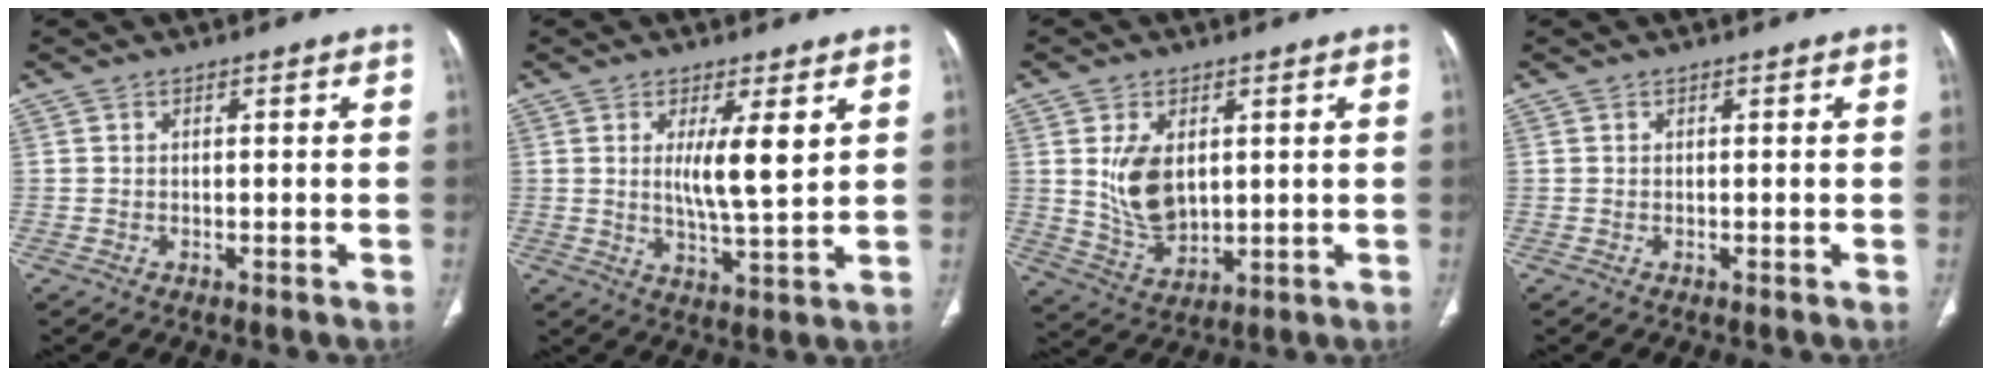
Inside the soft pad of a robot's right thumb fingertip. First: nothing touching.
{"total": 7.9, "force": [2.4, 1.6, 7.4], "torque": [-0.124, -0.029, 0.047]}
{"total": 9.3, "force": [1.8, 5.8, 7.0], "torque": [-0.116, -0.018, 0.052]}
{"total": 0.0}